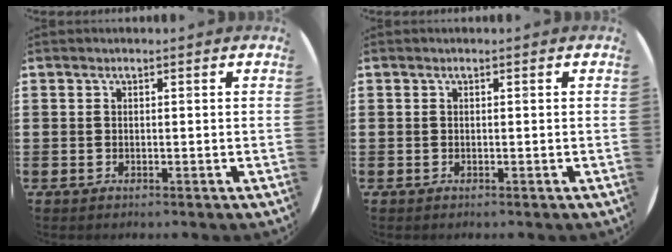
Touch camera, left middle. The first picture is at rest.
{"total": 0.0}